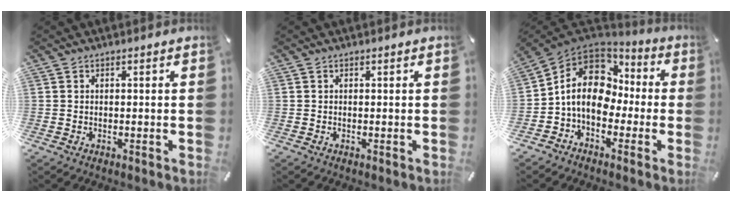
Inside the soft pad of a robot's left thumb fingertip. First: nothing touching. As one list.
[{"total": 0.0}, {"total": 12.2, "force": [-0.9, 9.8, 7.3], "torque": [-0.157, 0.018, -0.016]}]